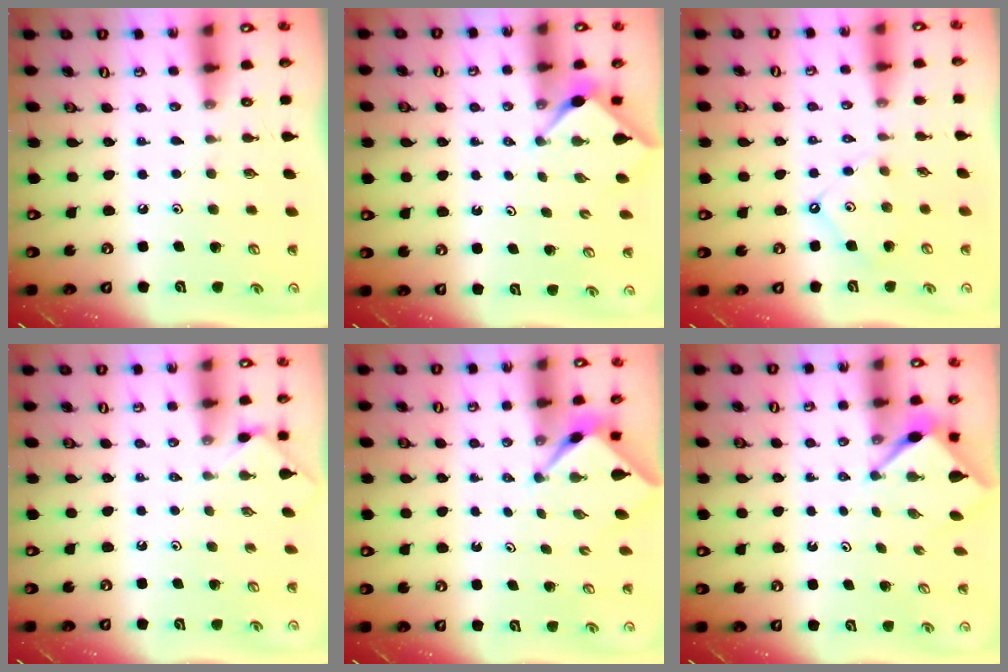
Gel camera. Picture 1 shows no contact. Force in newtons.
{"total": 3.0, "press": 3.0, "slide": 0.3}
{"total": 6.1, "press": 6.1, "slide": 0.6}
{"total": 2.3, "press": 2.3, "slide": 0.3}
{"total": 2.1, "press": 2.1, "slide": 0.3}
{"total": 3.0, "press": 3.0, "slide": 0.3}